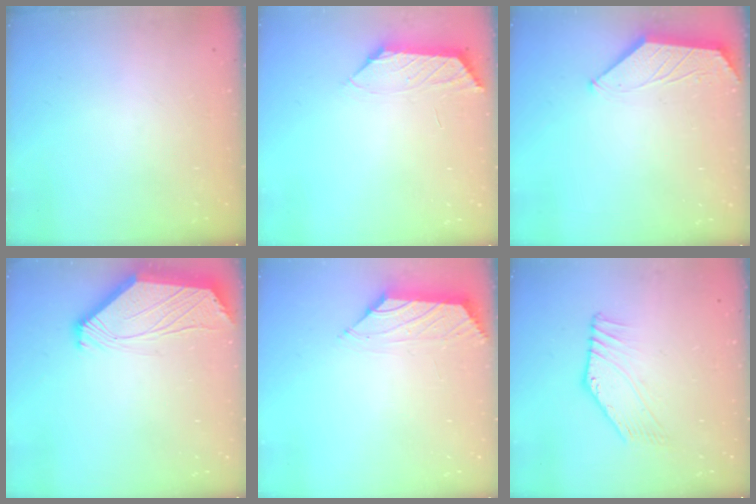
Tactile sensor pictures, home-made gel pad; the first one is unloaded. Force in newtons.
{"total": 1.3, "press": 1.3, "slide": 0.4}
{"total": 1.1, "press": 1.0, "slide": 0.3}
{"total": 2.4, "press": 2.4, "slide": 0.6}
{"total": 0.8, "press": 0.7, "slide": 0.4}
{"total": 1.7, "press": 1.7, "slide": 0.4}